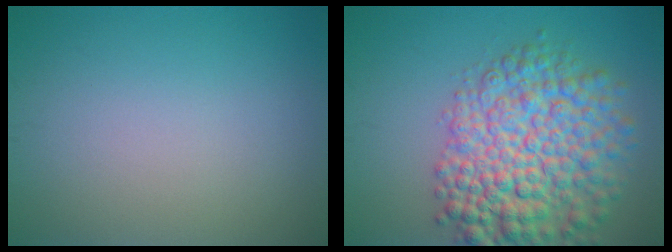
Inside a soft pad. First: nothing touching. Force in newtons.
{"total": 9.7, "press": 9.7, "slide": 0.3}